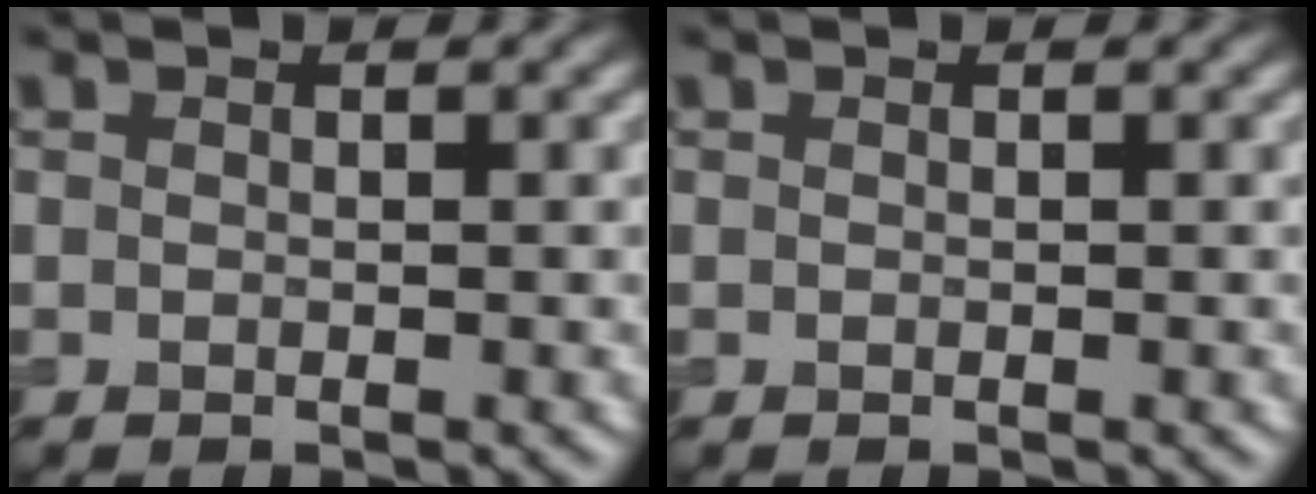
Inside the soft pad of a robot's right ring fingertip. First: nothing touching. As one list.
[{"total": 0.0}]